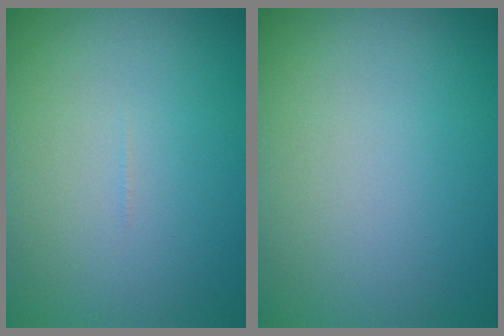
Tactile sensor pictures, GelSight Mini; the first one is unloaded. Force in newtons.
{"total": 0.0}